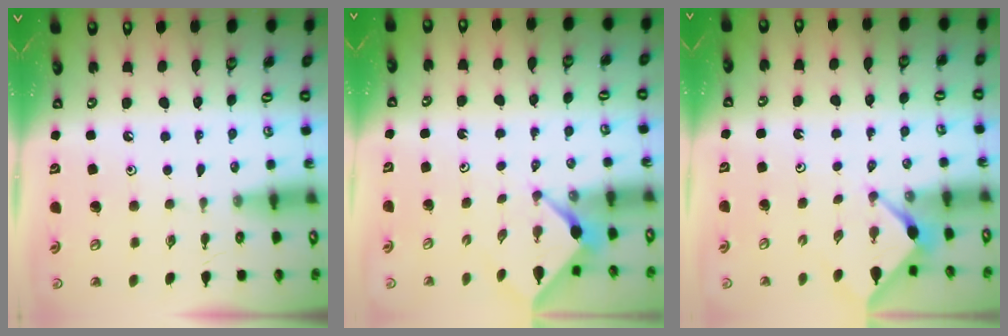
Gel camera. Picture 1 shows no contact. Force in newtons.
{"total": 2.3, "press": 2.3, "slide": 0.2}
{"total": 3.0, "press": 2.9, "slide": 0.3}